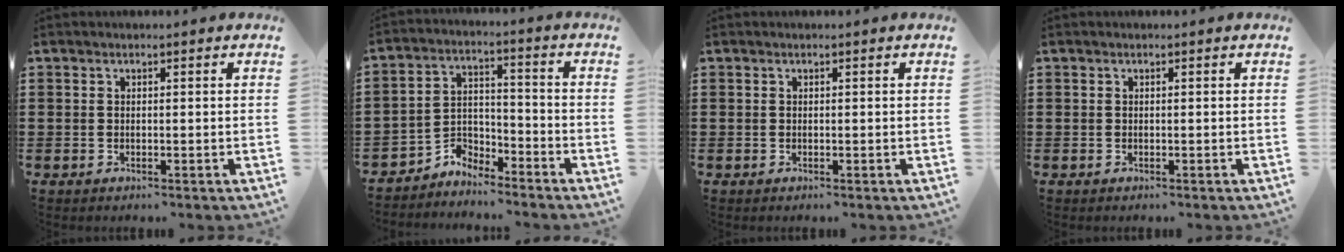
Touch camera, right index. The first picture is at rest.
{"total": 4.1, "force": [-3.9, 1.4, 0.0], "torque": [-0.012, -0.001, -0.086]}
{"total": 0.0}
{"total": 0.0}